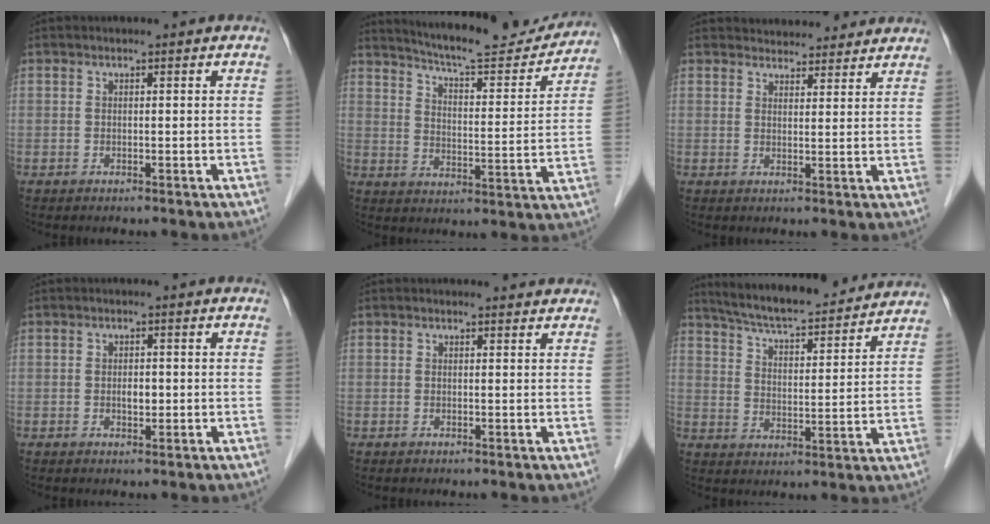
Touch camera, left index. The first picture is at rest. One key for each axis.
{"total": 16.4, "fx": 15.6, "fy": 1.8, "fz": 4.9, "tx": -0.076, "ty": -0.032, "tz": 0.211}
{"total": 7.9, "fx": 7.5, "fy": 2.4, "fz": 1.3, "tx": 0.001, "ty": 0.013, "tz": 0.081}
{"total": 1.6, "fx": -0.5, "fy": 0.8, "fz": 1.3, "tx": -0.022, "ty": -0.004, "tz": -0.007}
{"total": 1.8, "fx": 1.7, "fy": 0.4, "fz": 0.1, "tx": -0.009, "ty": -0.003, "tz": 0.012}
{"total": 18.7, "fx": 17.1, "fy": 2.3, "fz": 7.1, "tx": -0.112, "ty": 0.009, "tz": 0.243}